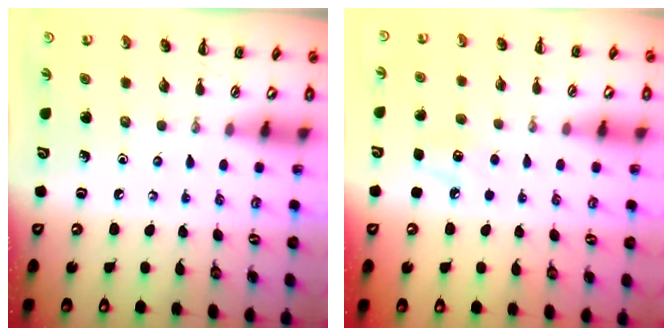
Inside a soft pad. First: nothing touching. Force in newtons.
{"total": 7.1, "press": 6.9, "slide": 1.9}